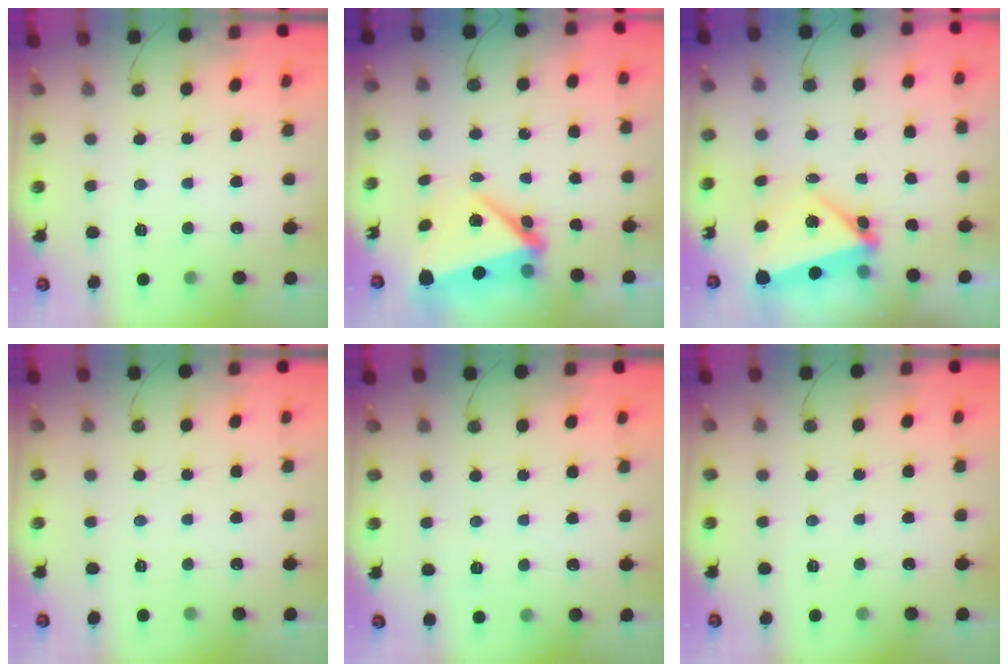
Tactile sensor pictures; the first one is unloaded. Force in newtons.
{"total": 6.7, "press": 6.6, "slide": 1.5}
{"total": 5.4, "press": 4.9, "slide": 2.1}
{"total": 1.3, "press": 0.5, "slide": 1.2}
{"total": 2.3, "press": 1.3, "slide": 1.9}
{"total": 0.0}